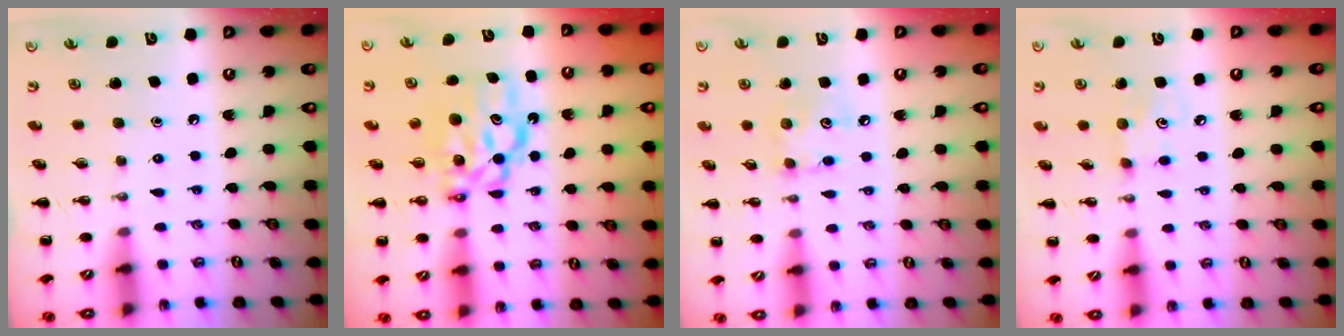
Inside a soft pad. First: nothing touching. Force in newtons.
{"total": 7.6, "press": 7.4, "slide": 1.9}
{"total": 5.8, "press": 5.7, "slide": 1.0}
{"total": 3.7, "press": 3.6, "slide": 0.8}